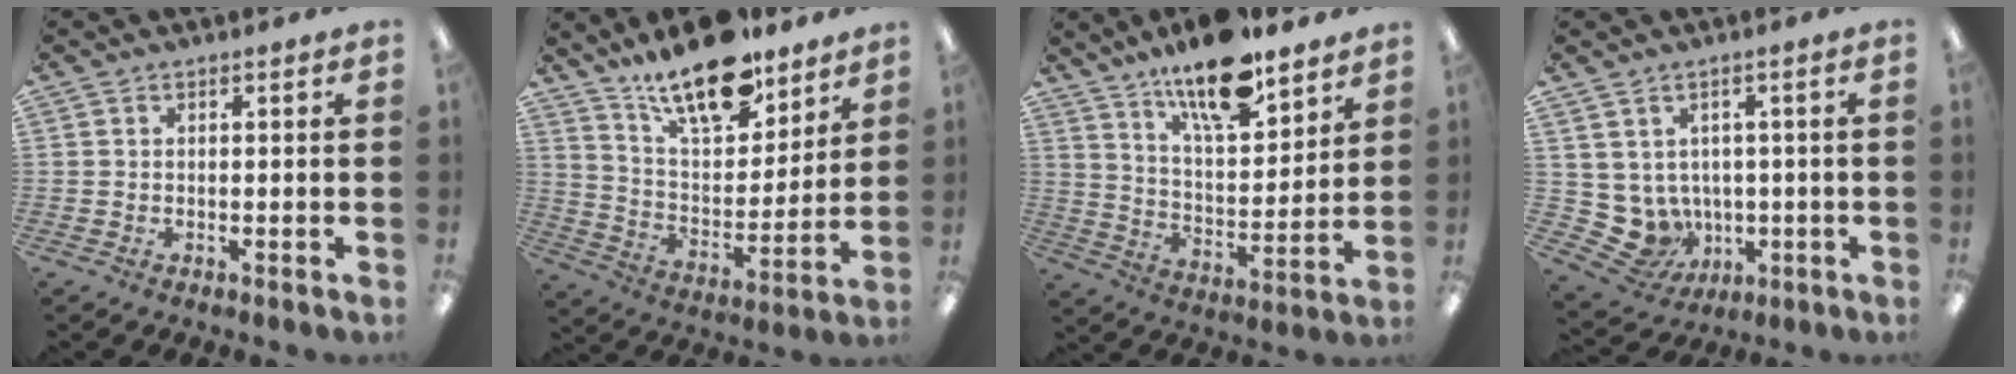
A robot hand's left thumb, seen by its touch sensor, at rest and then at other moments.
{"total": 18.5, "force": [14.5, 6.9, 9.2], "torque": [-0.166, -0.087, 0.253]}
{"total": 15.8, "force": [12.5, 4.8, 8.3], "torque": [-0.140, -0.077, 0.214]}
{"total": 6.6, "force": [0.5, 6.4, 1.4], "torque": [-0.068, -0.020, 0.019]}